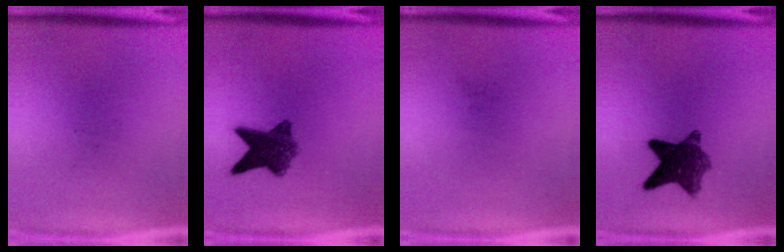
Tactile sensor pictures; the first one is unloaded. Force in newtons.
{"total": 7.8}
{"total": 0.0}
{"total": 8.8}